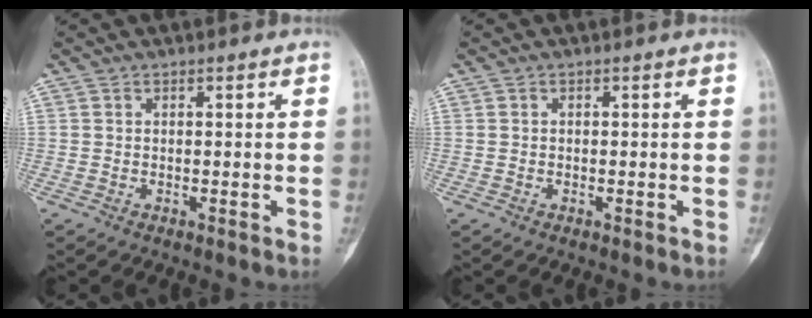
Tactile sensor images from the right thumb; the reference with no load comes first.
{"total": 0.0}